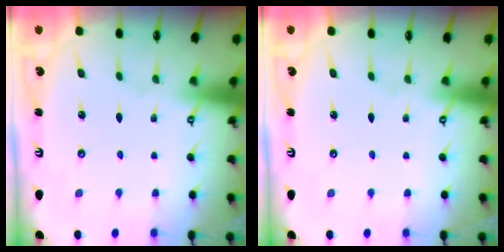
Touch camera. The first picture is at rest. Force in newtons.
{"total": 0.0}